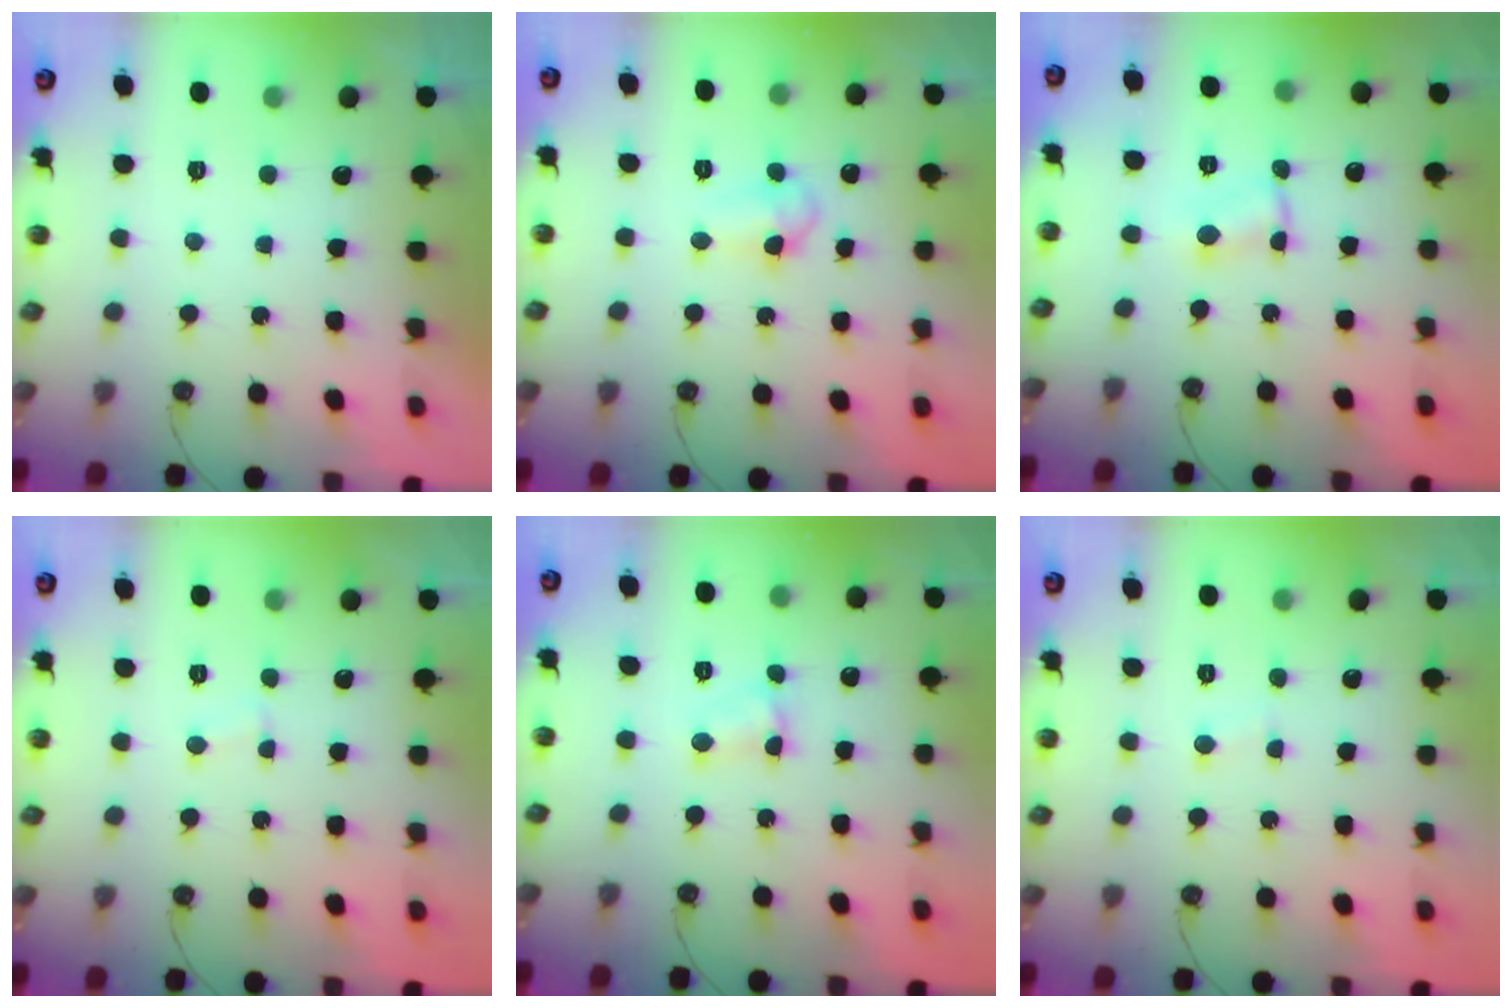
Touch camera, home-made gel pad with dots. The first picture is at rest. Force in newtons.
{"total": 7.1, "press": 6.0, "slide": 3.8}
{"total": 1.5, "press": 1.5, "slide": 0.2}
{"total": 2.0, "press": 2.0, "slide": 0.2}
{"total": 4.4, "press": 4.4, "slide": 0.4}
{"total": 3.8, "press": 1.9, "slide": 3.3}